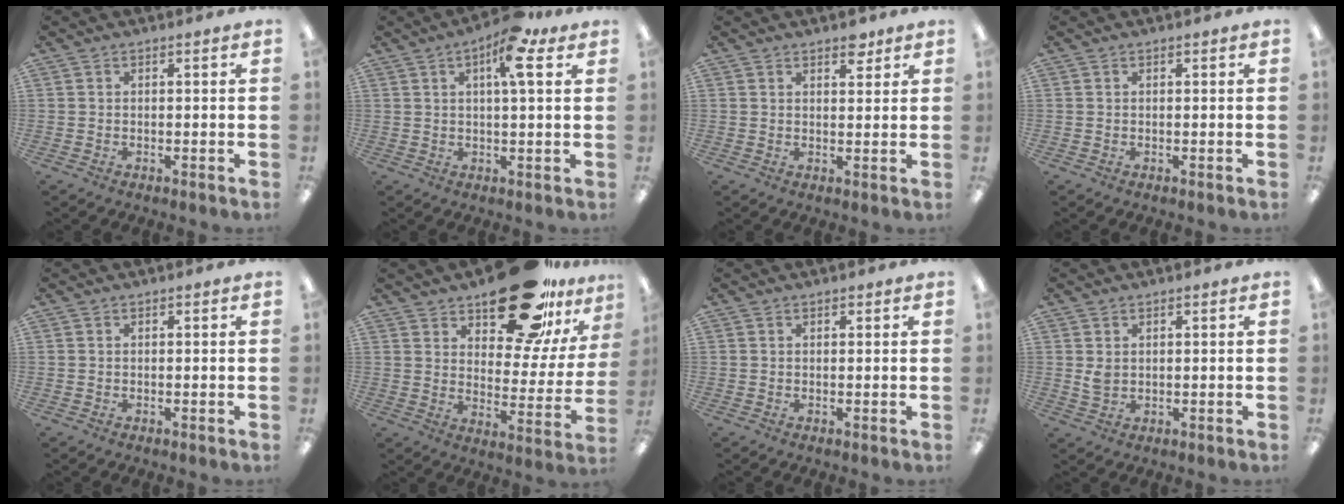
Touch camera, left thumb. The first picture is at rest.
{"total": 9.8, "force": [4.8, 2.9, 8.0], "torque": [-0.124, -0.007, 0.073]}
{"total": 3.7, "force": [2.9, 1.8, 1.5], "torque": [-0.001, -0.017, 0.046]}
{"total": 0.0}
{"total": 0.0}
{"total": 23.3, "force": [17.1, 9.8, 12.5], "torque": [-0.174, -0.102, 0.286]}
{"total": 0.6, "force": [0.5, 0.3, 0.2], "torque": [0.004, -0.002, 0.007]}
{"total": 2.7, "force": [1.0, 2.0, 1.6], "torque": [-0.025, 0.000, 0.016]}